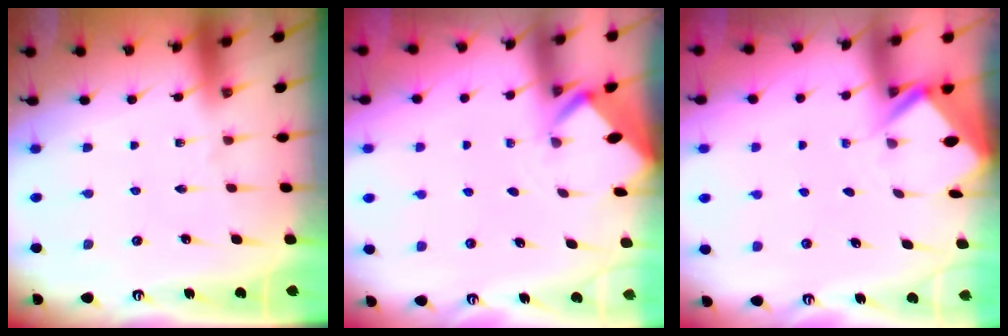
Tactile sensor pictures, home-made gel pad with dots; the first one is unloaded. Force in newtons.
{"total": 1.9, "press": 1.9, "slide": 0.2}
{"total": 2.6, "press": 2.6, "slide": 0.1}